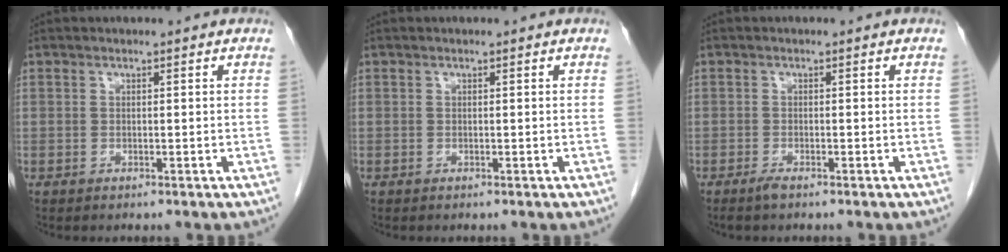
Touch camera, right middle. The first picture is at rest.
{"total": 0.0}
{"total": 1.1, "force": [-0.9, 0.0, 0.7], "torque": [-0.018, -0.003, -0.017]}